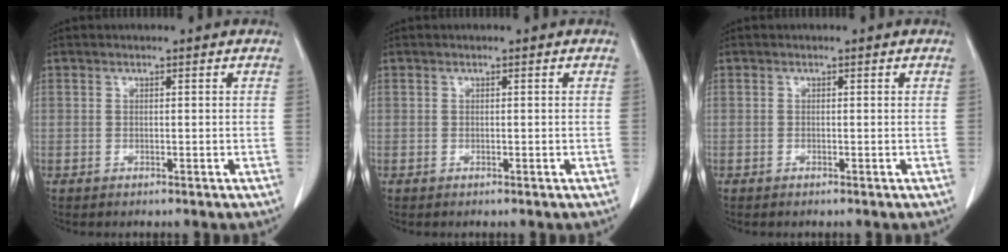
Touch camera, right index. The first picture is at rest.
{"total": 0.0}
{"total": 0.0}